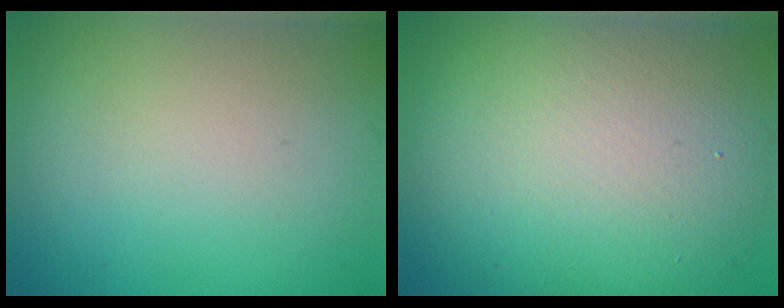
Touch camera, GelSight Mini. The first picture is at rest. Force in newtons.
{"total": 12.7, "press": 12.6, "slide": 0.6}